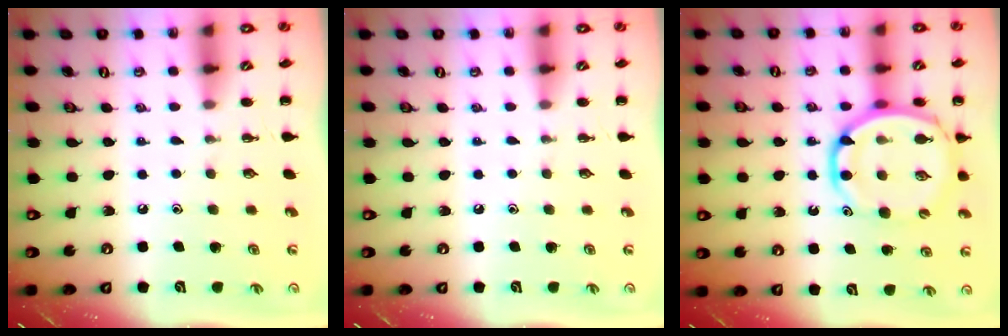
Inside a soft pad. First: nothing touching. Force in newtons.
{"total": 0.0}
{"total": 14.6, "press": 14.1, "slide": 3.9}